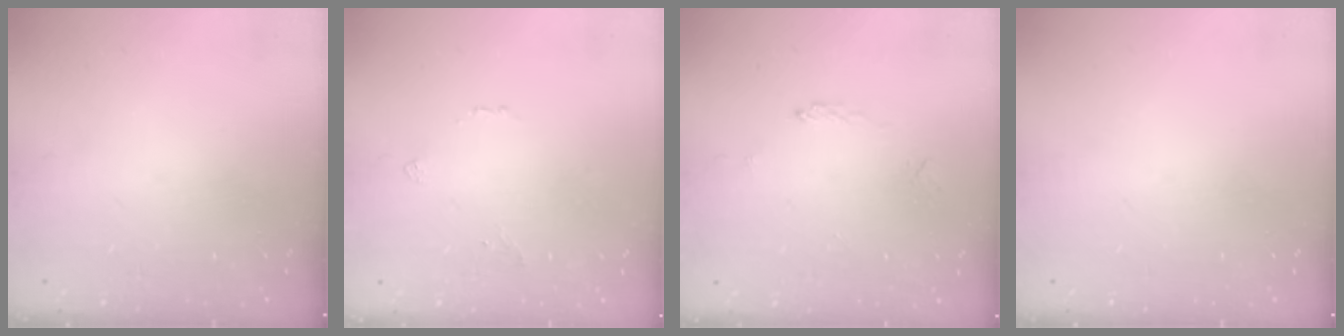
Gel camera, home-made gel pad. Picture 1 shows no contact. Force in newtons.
{"total": 1.5, "press": 1.4, "slide": 0.2}
{"total": 1.9, "press": 1.8, "slide": 0.5}
{"total": 0.0}